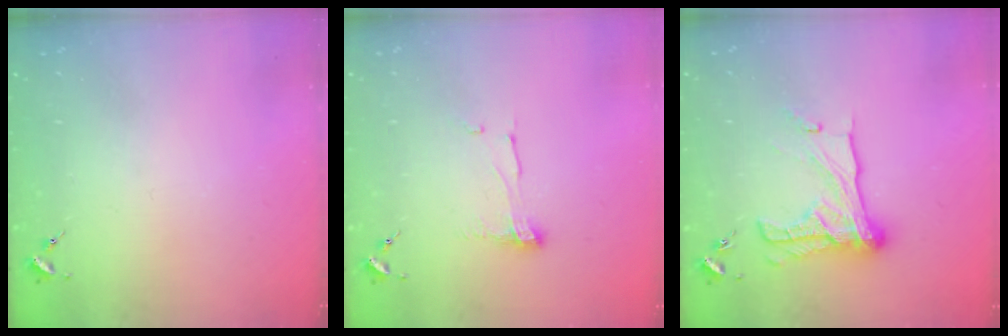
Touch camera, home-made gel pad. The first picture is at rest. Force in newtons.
{"total": 7.0, "press": 7.0, "slide": 0.2}
{"total": 17.9, "press": 17.9, "slide": 1.4}